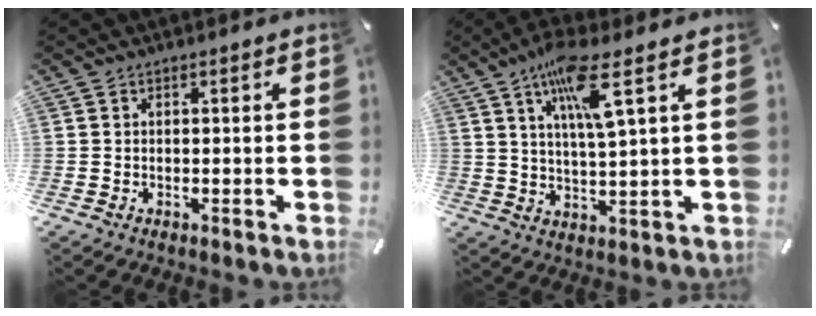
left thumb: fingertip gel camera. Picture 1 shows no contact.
{"total": 10.8, "force": [5.5, 1.3, 9.2], "torque": [-0.173, -0.007, 0.090]}